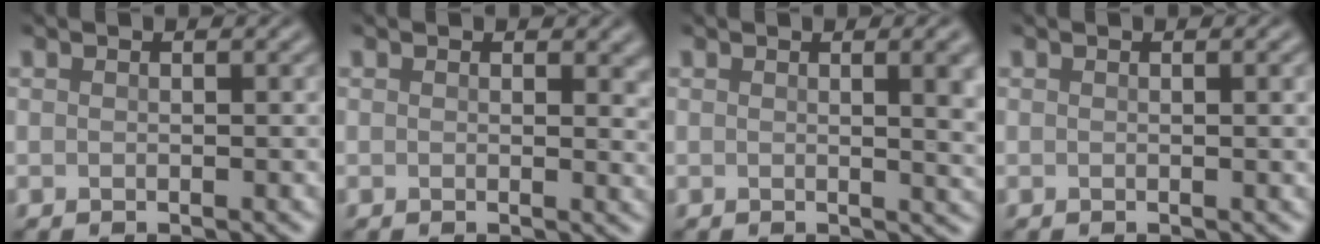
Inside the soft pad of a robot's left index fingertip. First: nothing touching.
{"total": 1.6, "force": [0.6, 0.8, 1.3], "torque": [-0.008, -0.005, 0.006]}
{"total": 5.0, "force": [0.9, 1.7, 4.6], "torque": [-0.033, 0.004, 0.014]}
{"total": 1.4, "force": [0.2, 0.4, 1.4], "torque": [-0.011, 0.003, -0.001]}